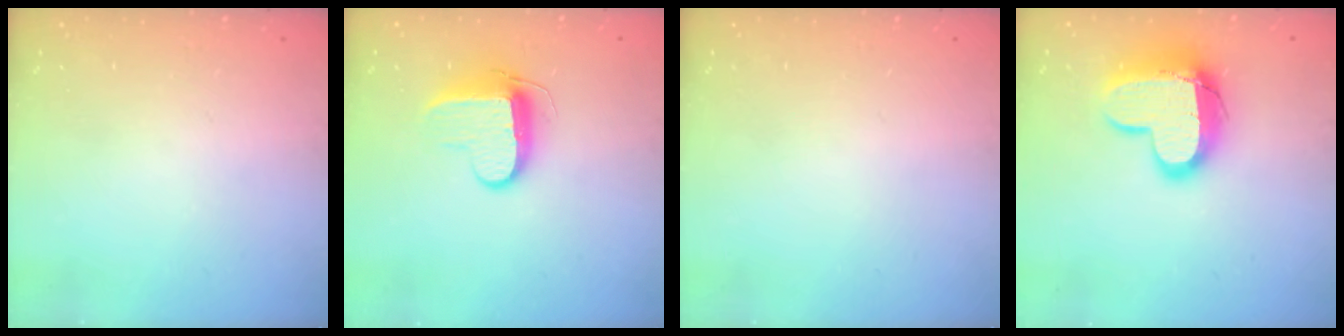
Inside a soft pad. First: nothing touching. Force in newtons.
{"total": 9.9, "press": 9.8, "slide": 0.5}
{"total": 0.0}
{"total": 15.4, "press": 15.4, "slide": 1.1}